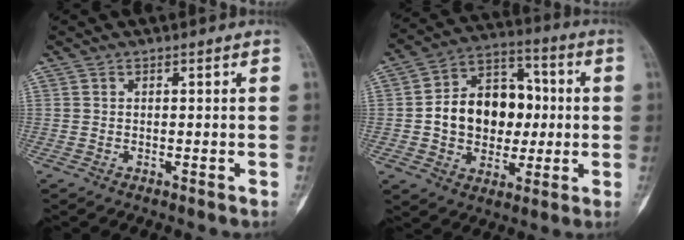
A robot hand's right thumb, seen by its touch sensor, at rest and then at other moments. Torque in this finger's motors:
{"motor_torque": [0.38, 0.44, 0.35, -0.18, 0.12]}